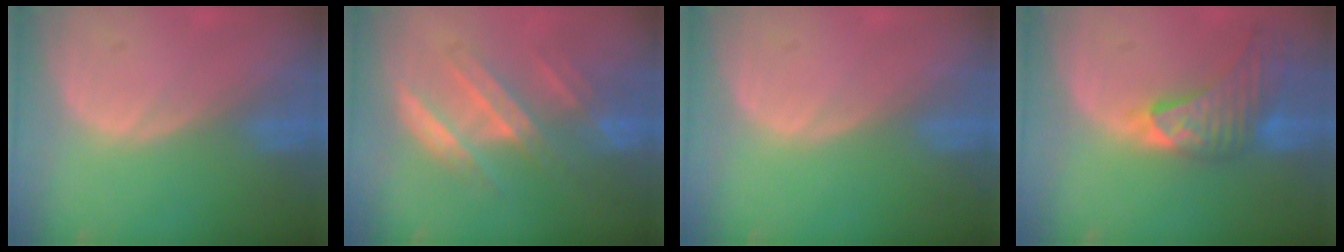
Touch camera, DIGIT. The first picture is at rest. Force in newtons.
{"total": 7.0, "press": 7.0, "slide": 0.2}
{"total": 0.0}
{"total": 9.1, "press": 8.2, "slide": 3.8}